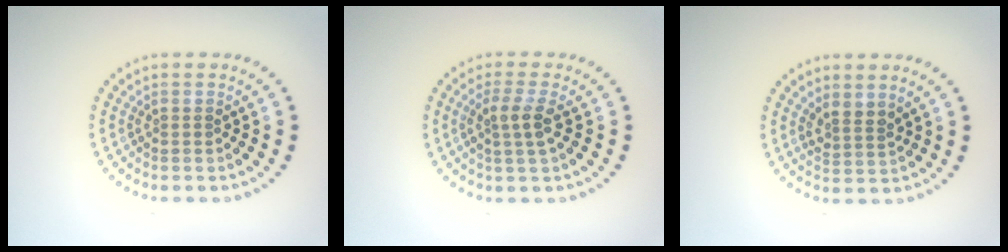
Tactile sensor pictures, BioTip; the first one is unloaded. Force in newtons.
{"total": 2.4, "press": 2.2, "slide": 1.1}
{"total": 1.8, "press": 1.3, "slide": 1.2}